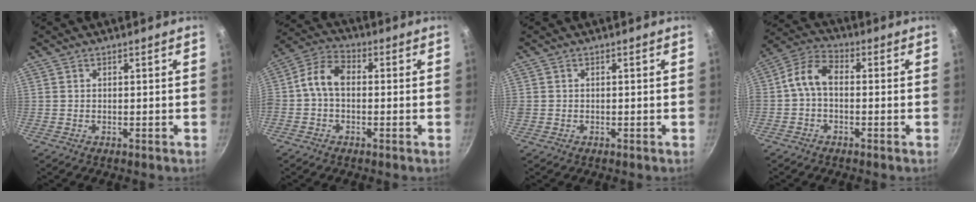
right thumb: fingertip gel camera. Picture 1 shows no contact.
{"total": 7.4, "force": [-0.5, 4.9, 5.6], "torque": [-0.108, 0.029, -0.027]}
{"total": 0.9, "force": [-0.1, 0.8, 0.3], "torque": [-0.005, 0.000, -0.003]}
{"total": 7.0, "force": [-0.8, 4.3, 5.4], "torque": [-0.110, 0.033, -0.031]}